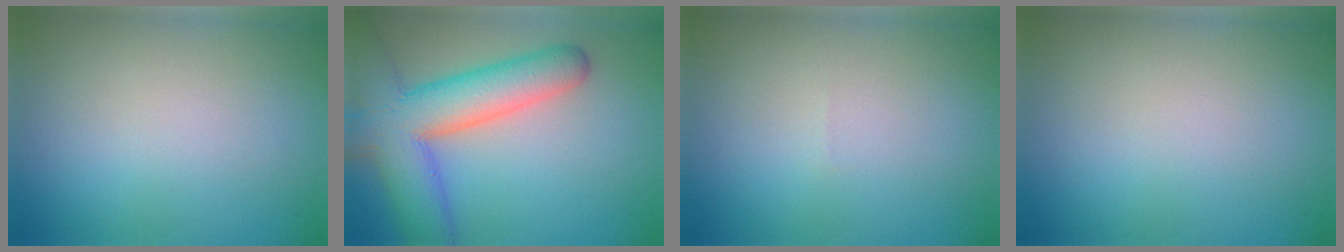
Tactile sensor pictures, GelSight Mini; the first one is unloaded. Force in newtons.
{"total": 9.6, "press": 9.6, "slide": 0.6}
{"total": 0.0}
{"total": 0.0}